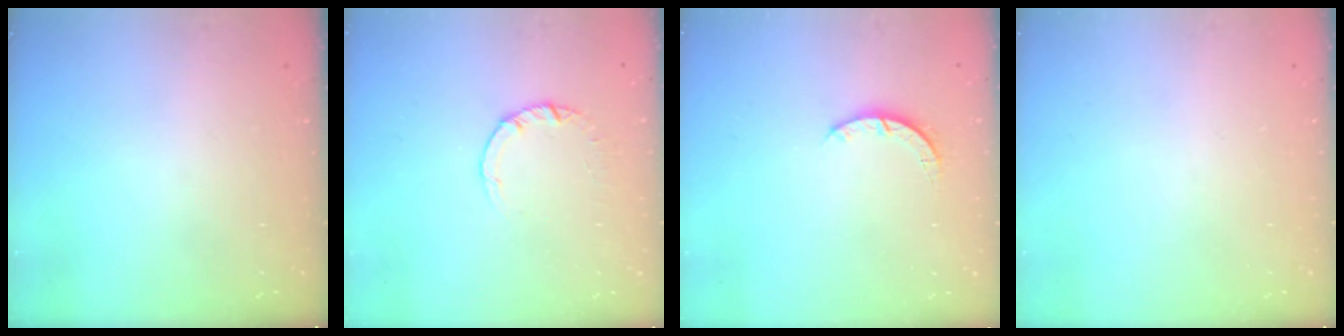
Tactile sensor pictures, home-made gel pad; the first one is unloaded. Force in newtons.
{"total": 2.5, "press": 2.5, "slide": 0.2}
{"total": 2.7, "press": 2.7, "slide": 0.4}
{"total": 0.0}